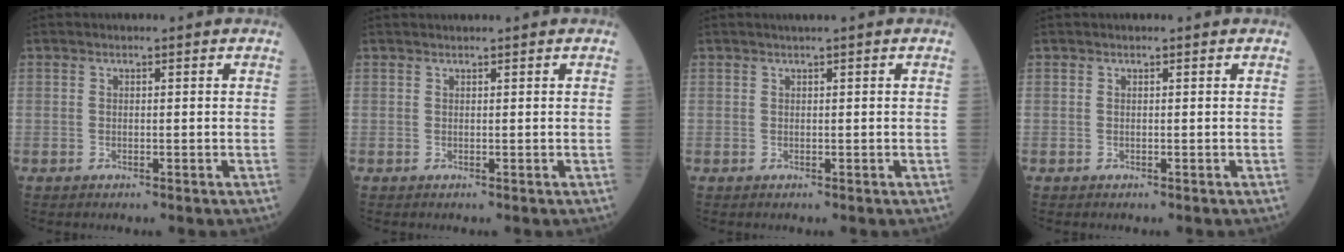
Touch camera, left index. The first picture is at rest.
{"total": 0.9, "force": [0.8, -0.2, 0.3], "torque": [-0.009, 0.012, 0.024]}
{"total": 0.7, "force": [0.4, -0.2, 0.5], "torque": [-0.014, 0.002, 0.012]}
{"total": 0.0}